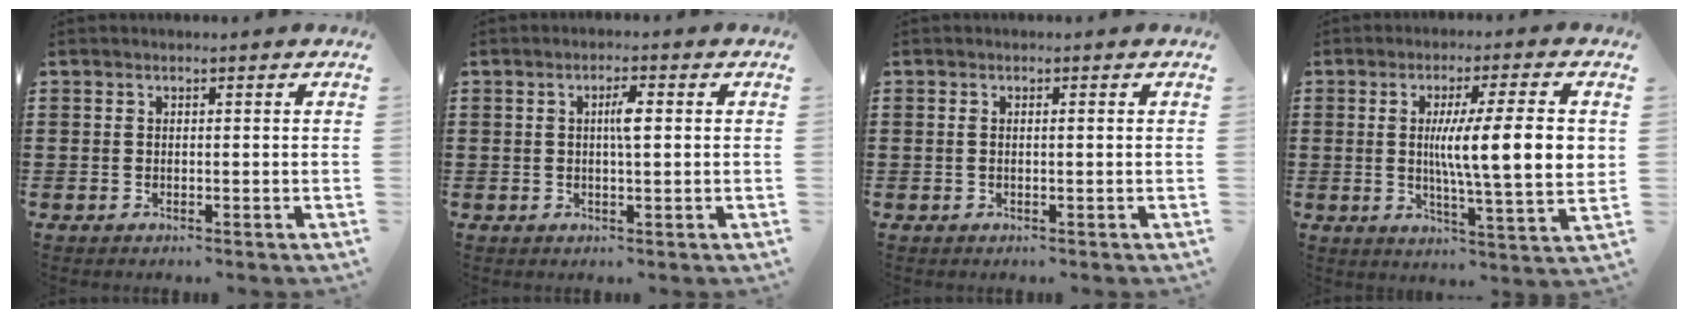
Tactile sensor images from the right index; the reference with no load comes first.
{"total": 2.9, "force": [0.4, 0.5, 2.8], "torque": [-0.055, 0.002, 0.004]}
{"total": 0.7, "force": [0.1, 0.1, 0.7], "torque": [-0.013, -0.002, 0.003]}
{"total": 11.3, "force": [1.6, 1.5, 11.1], "torque": [-0.187, -0.001, 0.020]}